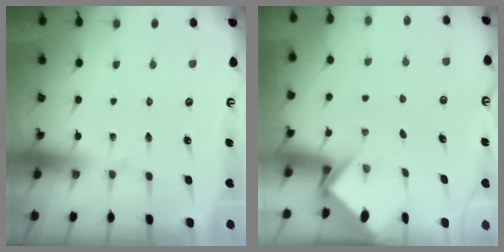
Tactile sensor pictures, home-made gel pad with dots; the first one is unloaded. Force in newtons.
{"total": 3.8, "press": 3.8, "slide": 0.2}